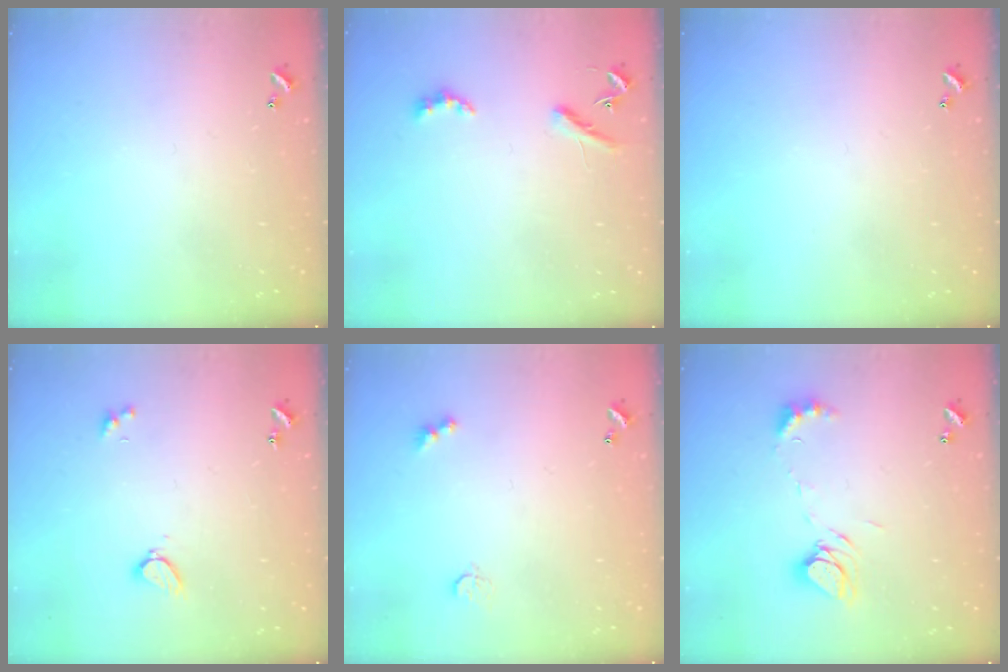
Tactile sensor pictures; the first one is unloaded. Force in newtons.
{"total": 3.1, "press": 3.0, "slide": 0.6}
{"total": 0.0}
{"total": 2.2, "press": 2.2, "slide": 0.3}
{"total": 2.9, "press": 2.8, "slide": 0.7}
{"total": 8.4, "press": 8.4, "slide": 1.0}